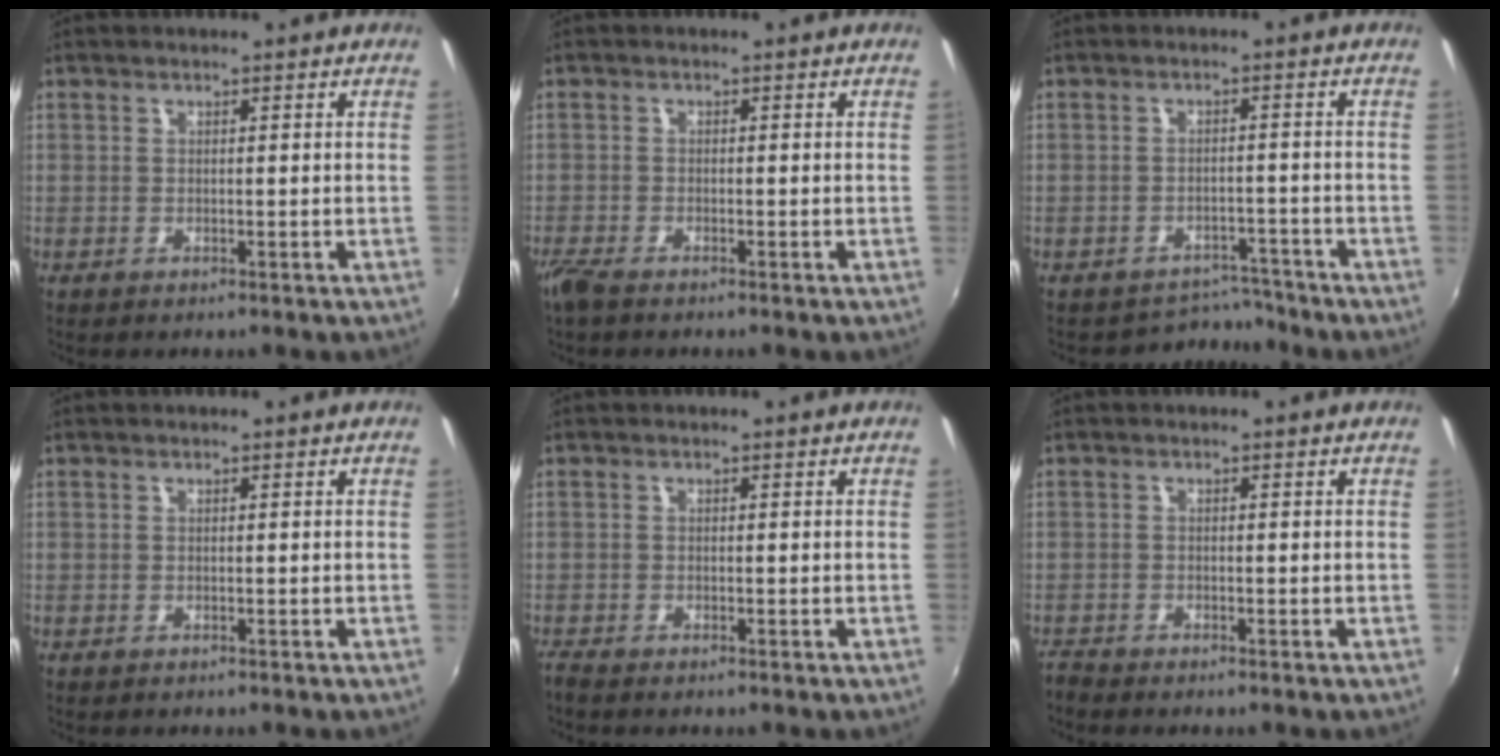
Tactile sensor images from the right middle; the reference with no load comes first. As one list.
[{"total": 2.9, "force": [-2.4, 0.7, 1.5], "torque": [-0.040, -0.011, -0.050]}, {"total": 4.6, "force": [-4.2, 1.6, -1.1], "torque": [0.021, 0.013, -0.061]}, {"total": 0.0}, {"total": 1.2, "force": [-1.1, 0.0, 0.4], "torque": [-0.012, -0.007, -0.023]}, {"total": 1.9, "force": [-1.9, 0.2, 0.2], "torque": [-0.011, -0.012, -0.041]}]